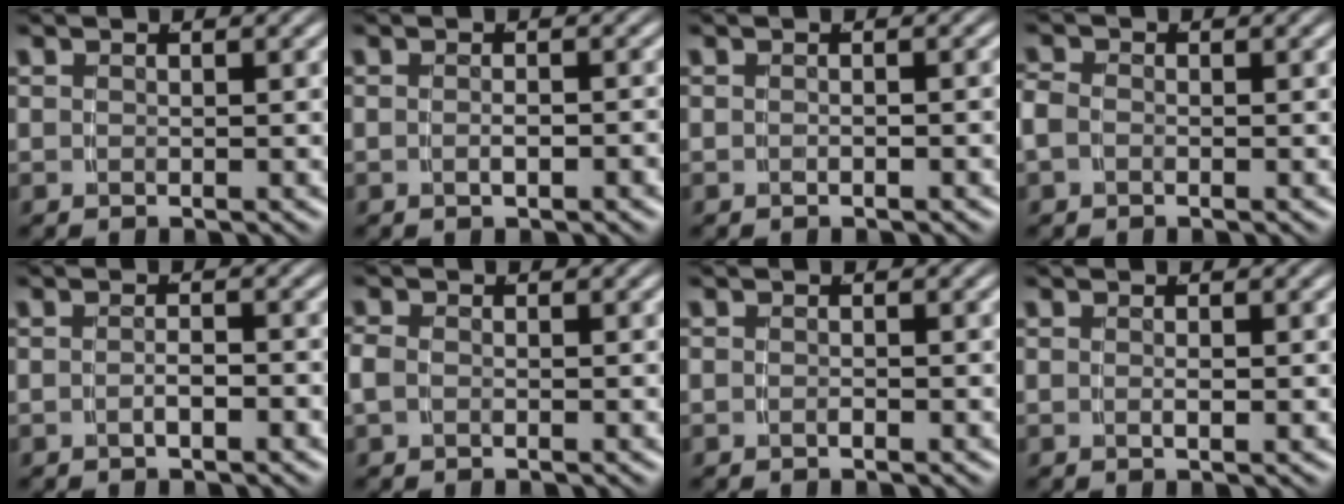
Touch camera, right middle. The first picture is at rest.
{"total": 1.1, "force": [-0.8, 0.0, 0.8], "torque": [-0.014, 0.001, -0.011]}
{"total": 0.8, "force": [-0.6, -0.5, 0.1], "torque": [-0.003, 0.003, -0.010]}
{"total": 1.6, "force": [-0.4, 1.3, 0.9], "torque": [-0.028, -0.006, -0.006]}
{"total": 1.4, "force": [-1.1, 0.0, 0.8], "torque": [-0.012, 0.002, -0.020]}
{"total": 1.4, "force": [-0.3, 1.0, 0.9], "torque": [-0.027, -0.005, -0.003]}
{"total": 0.6, "force": [-0.5, 0.4, 0.2], "torque": [-0.006, -0.001, -0.010]}
{"total": 0.6, "force": [-0.1, -0.2, 0.5], "torque": [-0.012, -0.005, 0.001]}